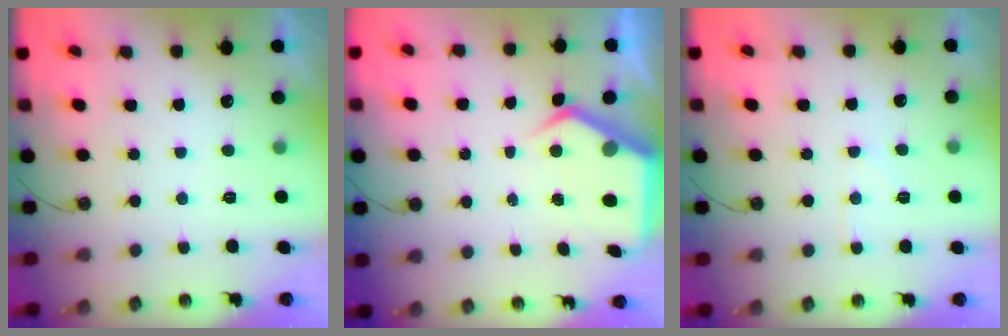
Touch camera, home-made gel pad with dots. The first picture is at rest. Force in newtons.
{"total": 6.6, "press": 6.6, "slide": 0.5}
{"total": 5.3, "press": 5.3, "slide": 0.6}